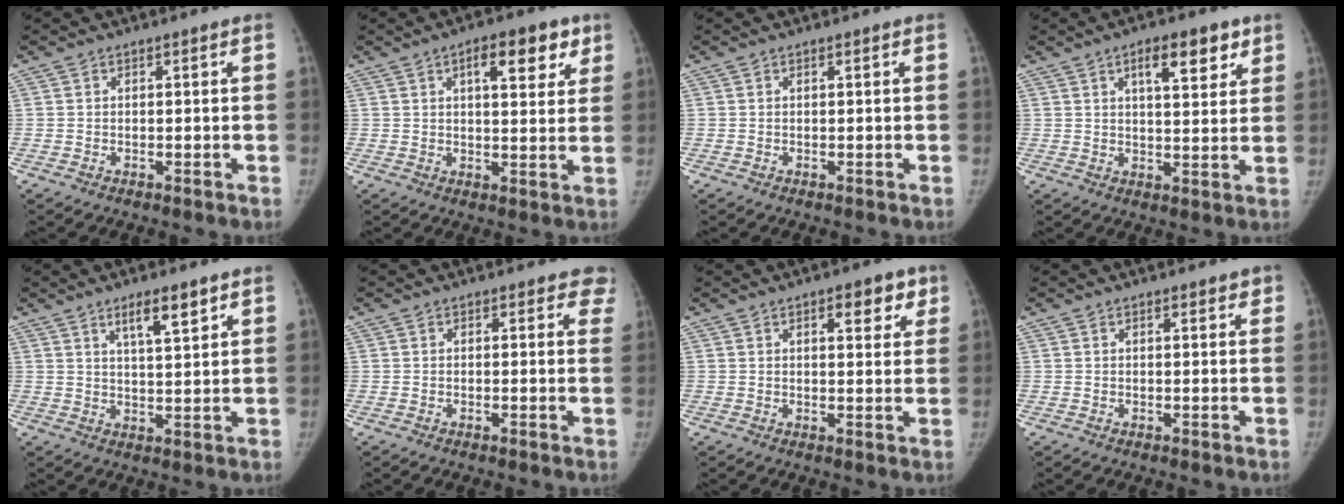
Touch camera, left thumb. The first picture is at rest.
{"total": 9.4, "force": [4.6, 4.0, 7.2], "torque": [-0.071, -0.012, 0.061]}
{"total": 0.0}
{"total": 8.7, "force": [4.7, 3.3, 6.5], "torque": [-0.074, -0.020, 0.069]}
{"total": 6.3, "force": [3.9, 1.4, 4.7], "torque": [-0.069, -0.027, 0.066]}
{"total": 3.3, "force": [2.6, 1.8, 0.7], "torque": [0.029, -0.009, 0.009]}
{"total": 6.1, "force": [3.2, 2.7, 4.4], "torque": [-0.030, -0.011, 0.037]}
{"total": 1.7, "force": [1.2, 0.7, 1.0], "torque": [-0.005, -0.004, 0.012]}